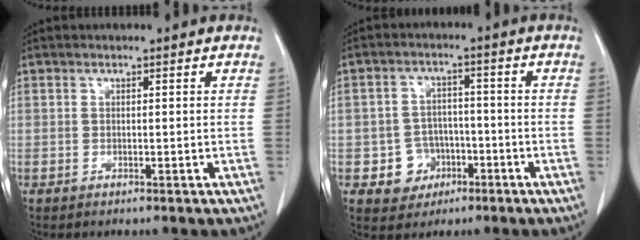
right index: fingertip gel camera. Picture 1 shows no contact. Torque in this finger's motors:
{"motor_torque": [-0.18, 0.03, -0.23, -0.12]}